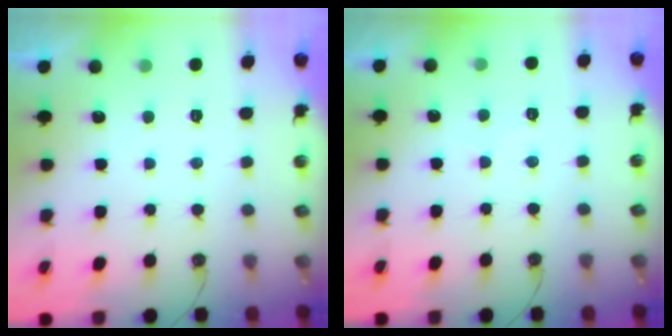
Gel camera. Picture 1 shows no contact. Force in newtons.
{"total": 3.4, "press": 3.4, "slide": 0.6}